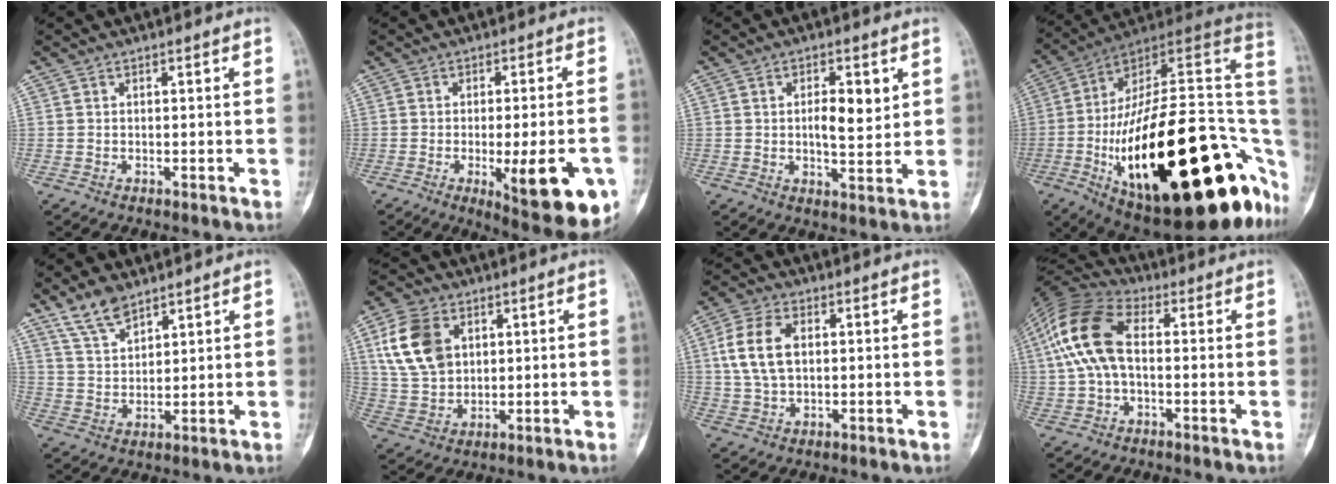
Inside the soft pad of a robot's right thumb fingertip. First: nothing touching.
{"total": 15.5, "force": [-5.1, 4.4, 13.9], "torque": [-0.149, 0.002, -0.053]}
{"total": 6.6, "force": [1.7, 2.8, 5.7], "torque": [-0.076, -0.012, 0.028]}
{"total": 43.3, "force": [-10.2, 16.8, 38.6], "torque": [-0.510, 0.048, -0.153]}
{"total": 6.8, "force": [5.3, 2.8, 3.2], "torque": [-0.046, -0.027, 0.109]}
{"total": 12.7, "force": [4.2, 9.0, 7.9], "torque": [-0.138, -0.008, 0.087]}
{"total": 9.4, "force": [1.7, 5.8, 7.2], "torque": [-0.142, 0.009, 0.034]}
{"total": 13.6, "force": [1.2, 7.9, 11.1], "torque": [-0.234, 0.032, 0.013]}